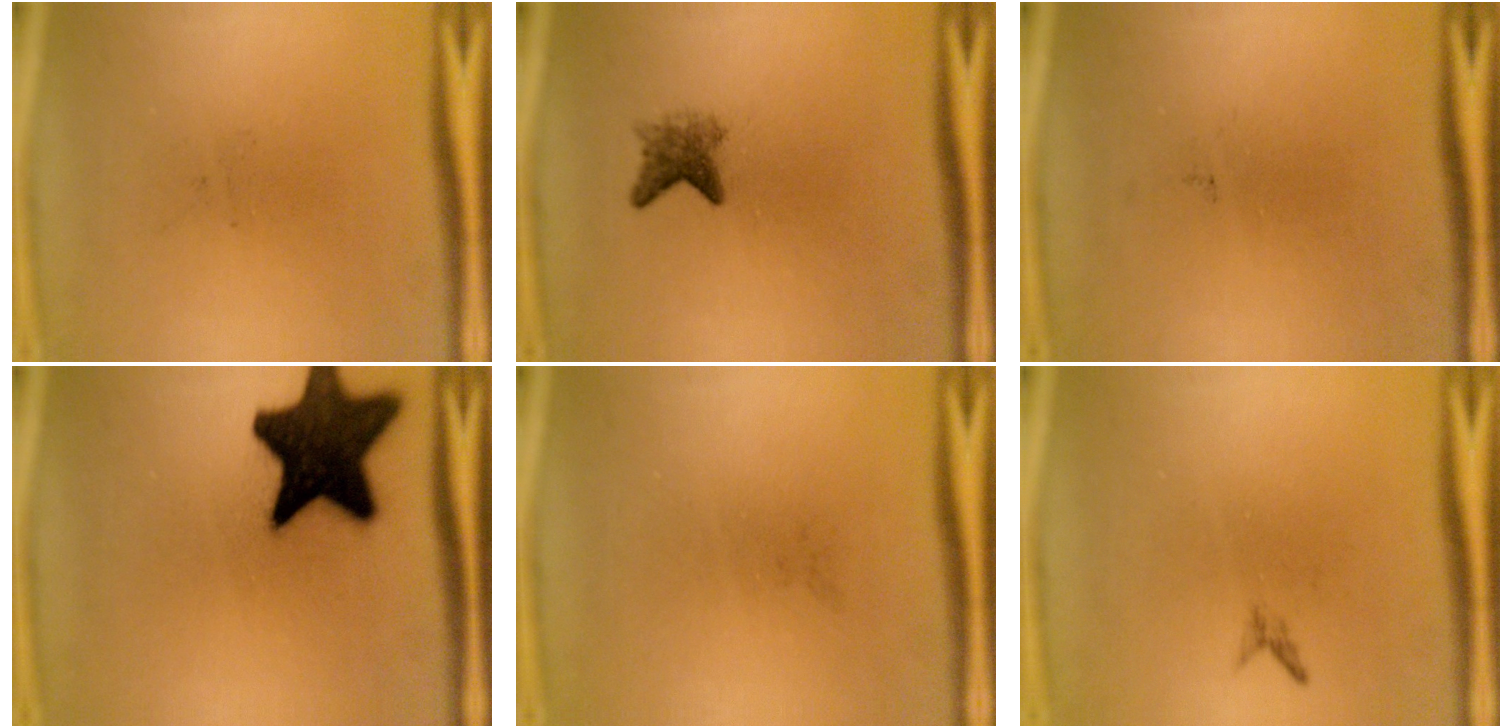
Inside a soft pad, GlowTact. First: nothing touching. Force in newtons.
{"total": 2.9}
{"total": 0.0}
{"total": 18.5}
{"total": 0.0}
{"total": 0.7}